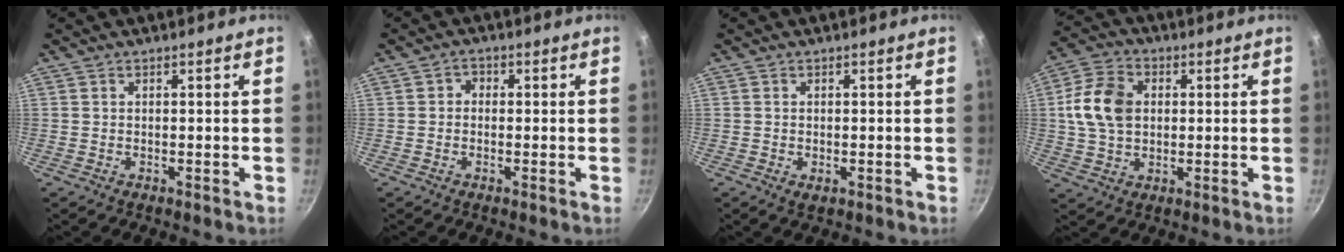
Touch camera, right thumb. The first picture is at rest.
{"total": 1.9, "force": [-0.1, 1.7, 0.8], "torque": [-0.006, 0.006, -0.008]}
{"total": 1.3, "force": [-0.3, 0.8, 1.0], "torque": [-0.016, -0.004, -0.003]}
{"total": 11.4, "force": [1.5, 8.2, 7.8], "torque": [-0.134, 0.011, 0.018]}